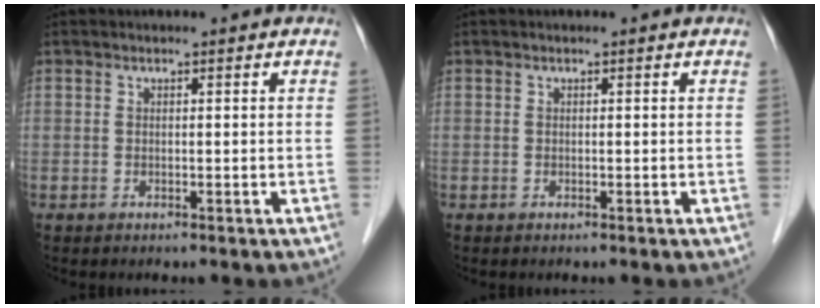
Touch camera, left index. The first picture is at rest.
{"total": 0.0}